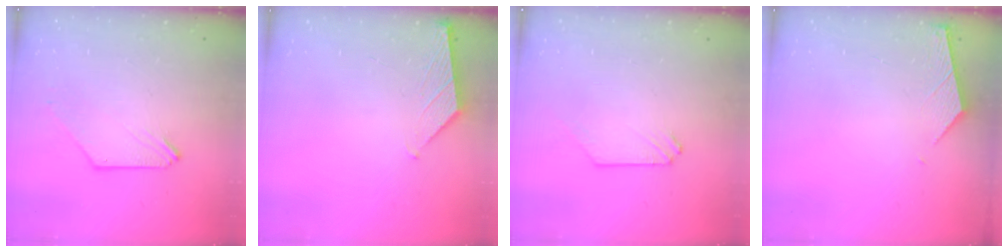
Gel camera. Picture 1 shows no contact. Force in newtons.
{"total": 1.3, "press": 1.3, "slide": 0.2}
{"total": 0.0}
{"total": 3.5, "press": 3.4, "slide": 0.3}